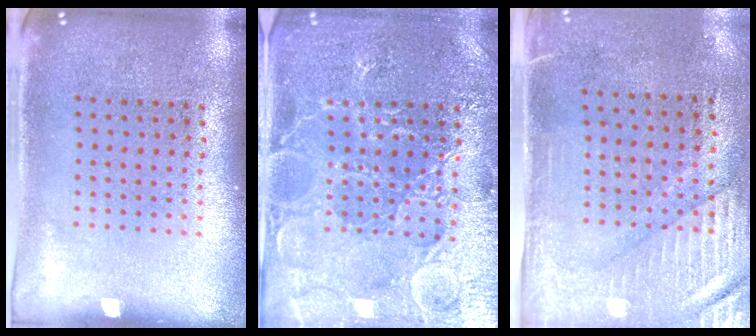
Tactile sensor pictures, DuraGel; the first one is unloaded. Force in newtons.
{"total": 4.5, "press": 4.4, "slide": 0.9}
{"total": 3.0, "press": 2.5, "slide": 1.6}